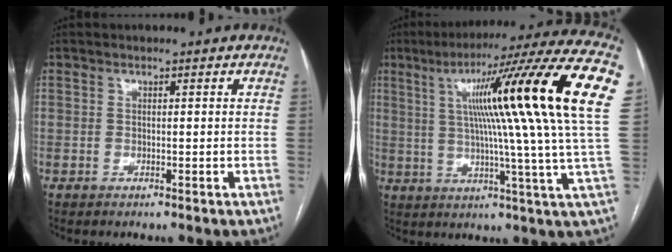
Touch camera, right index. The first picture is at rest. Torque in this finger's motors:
{"motor_torque": [2.14, 0.00, 1.05, 0.21]}